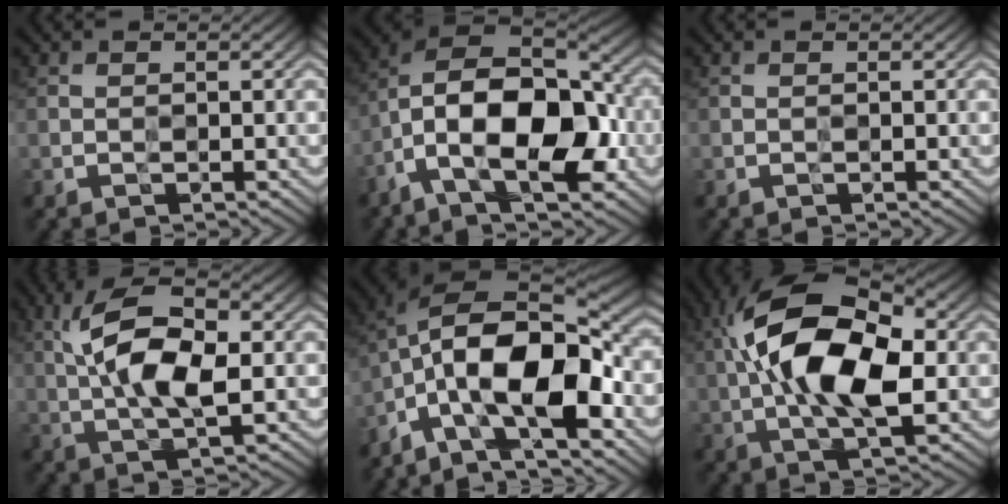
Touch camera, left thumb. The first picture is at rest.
{"total": 16.9, "force": [-4.3, 8.2, 14.1], "torque": [-0.256, -0.005, -0.081]}
{"total": 0.0}
{"total": 10.1, "force": [0.9, 4.1, 9.2], "torque": [-0.177, 0.012, 0.011]}
{"total": 16.5, "force": [-5.0, 6.5, 14.4], "torque": [-0.260, -0.002, -0.091]}
{"total": 15.1, "force": [0.9, 7.2, 13.3], "torque": [-0.245, 0.025, 0.006]}